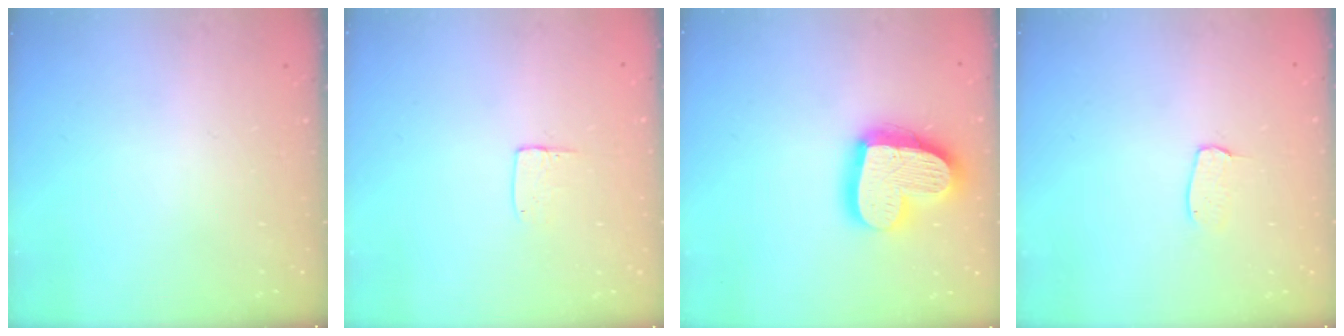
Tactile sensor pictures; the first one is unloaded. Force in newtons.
{"total": 5.8, "press": 5.8, "slide": 0.4}
{"total": 21.1, "press": 21.0, "slide": 1.8}
{"total": 4.0, "press": 4.0, "slide": 0.2}